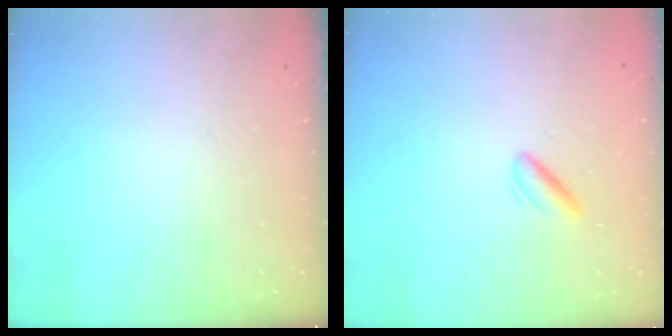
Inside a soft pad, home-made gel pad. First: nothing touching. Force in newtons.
{"total": 2.1, "press": 1.9, "slide": 1.0}